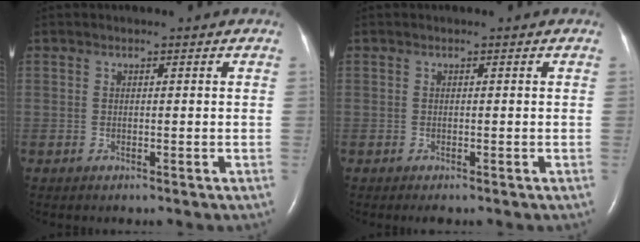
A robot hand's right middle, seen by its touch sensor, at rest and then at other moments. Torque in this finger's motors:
{"motor_torque": [0.15, -0.07, -0.03, 0.00]}